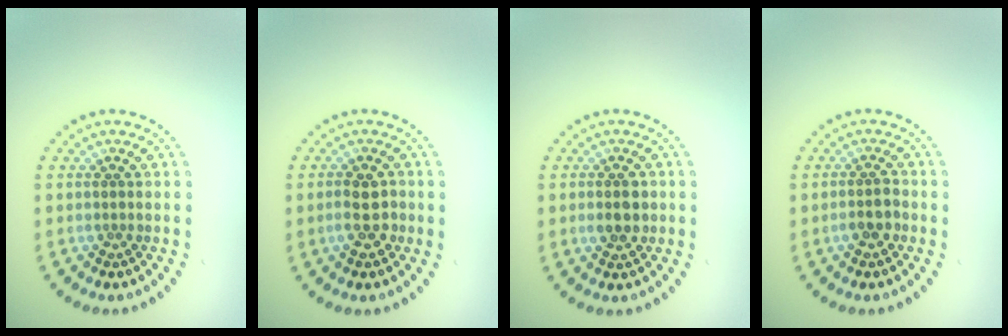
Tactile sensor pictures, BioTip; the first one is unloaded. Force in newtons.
{"total": 2.7, "press": 2.7, "slide": 0.3}
{"total": 2.7, "press": 2.7, "slide": 0.1}
{"total": 1.7, "press": 1.6, "slide": 0.5}